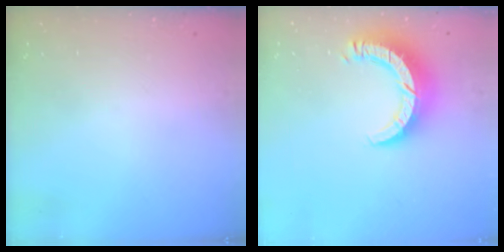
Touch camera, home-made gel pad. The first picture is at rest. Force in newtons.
{"total": 11.0, "press": 11.0, "slide": 1.0}